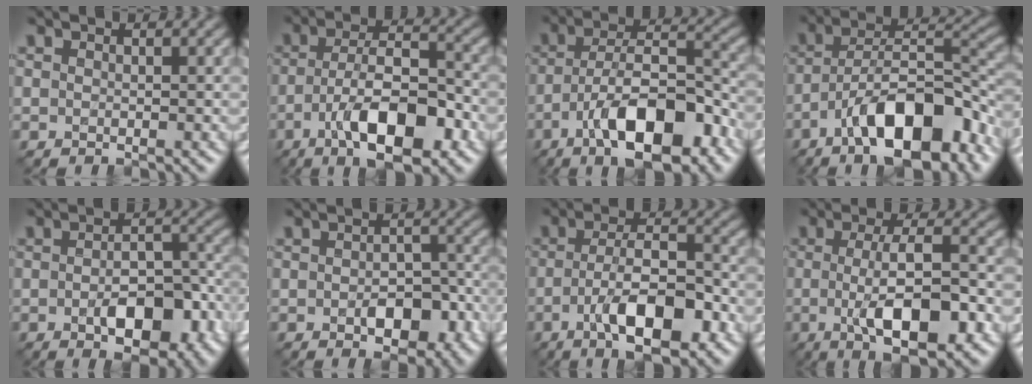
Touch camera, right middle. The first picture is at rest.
{"total": 9.1, "force": [-3.8, 3.4, 7.6], "torque": [-0.131, 0.011, -0.068]}
{"total": 10.8, "force": [-5.3, 4.2, 8.5], "torque": [-0.137, 0.009, -0.092]}
{"total": 11.6, "force": [-6.4, 4.4, 8.7], "torque": [-0.131, 0.010, -0.116]}
{"total": 7.1, "force": [-2.2, 3.5, 5.8], "torque": [-0.090, -0.002, -0.031]}
{"total": 4.8, "force": [-1.4, 2.8, 3.6], "torque": [-0.050, 0.000, -0.019]}
{"total": 8.3, "force": [-3.1, 3.0, 7.1], "torque": [-0.123, 0.009, -0.056]}
{"total": 8.2, "force": [-1.3, 2.4, 7.7], "torque": [-0.127, -0.001, -0.025]}